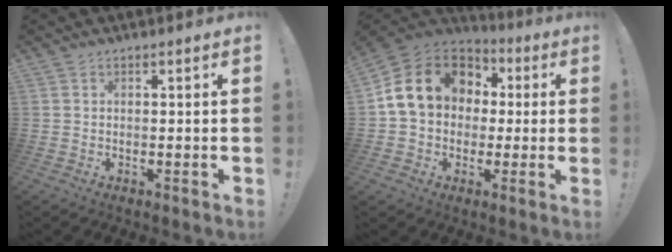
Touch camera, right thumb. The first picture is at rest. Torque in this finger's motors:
{"motor_torque": [2.27, 2.27, 0.99, -0.71, 0.25]}